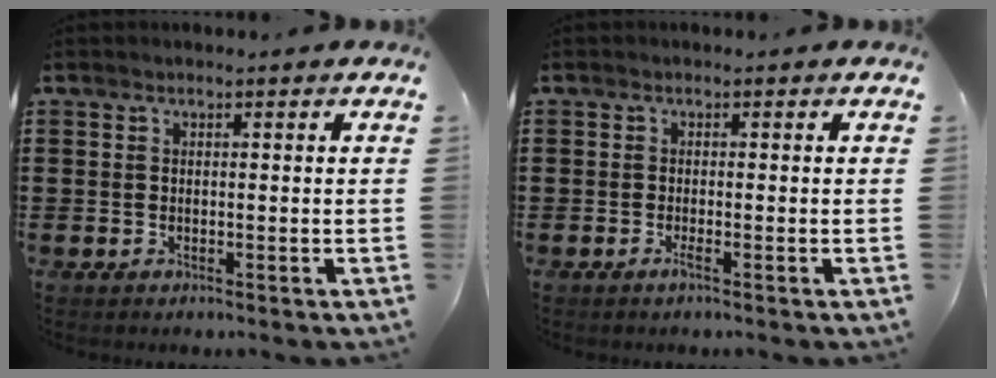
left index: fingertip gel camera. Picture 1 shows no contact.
{"total": 1.0, "force": [-0.6, -0.1, 0.8], "torque": [-0.014, -0.006, -0.011]}